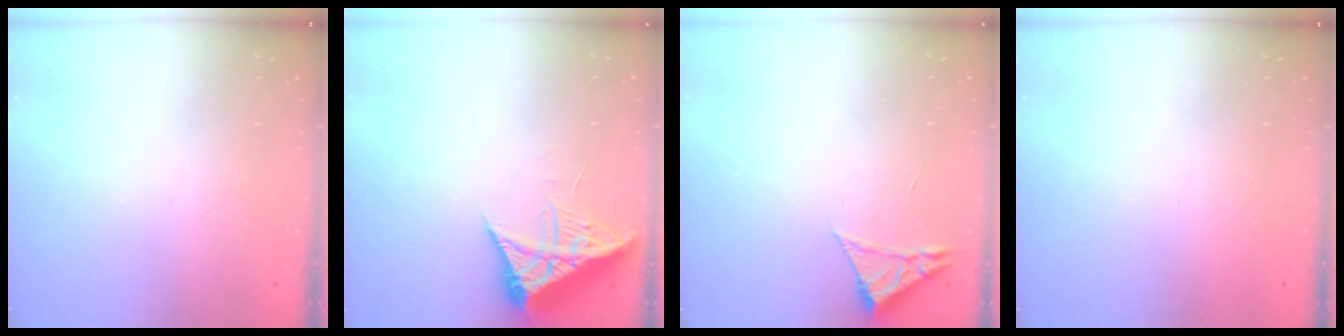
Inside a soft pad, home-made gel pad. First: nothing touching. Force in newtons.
{"total": 8.1, "press": 8.0, "slide": 0.8}
{"total": 2.3, "press": 2.3, "slide": 0.4}
{"total": 1.6, "press": 1.6, "slide": 0.1}